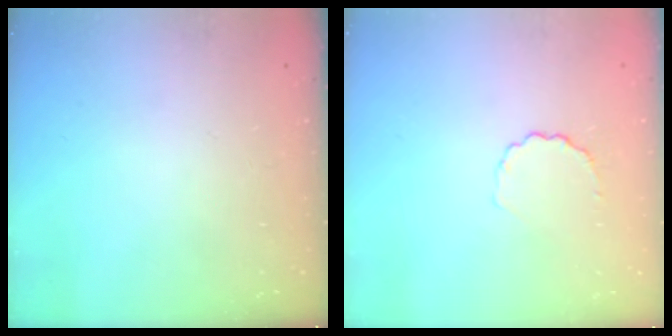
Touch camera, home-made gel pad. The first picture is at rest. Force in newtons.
{"total": 3.7, "press": 3.5, "slide": 1.3}